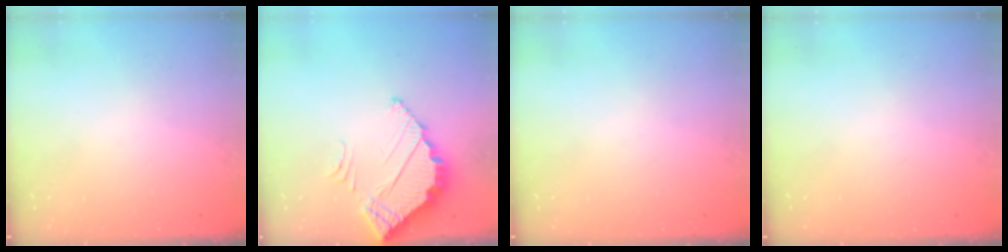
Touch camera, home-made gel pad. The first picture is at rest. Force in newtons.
{"total": 4.3, "press": 4.3, "slide": 0.3}
{"total": 0.0}
{"total": 0.0}